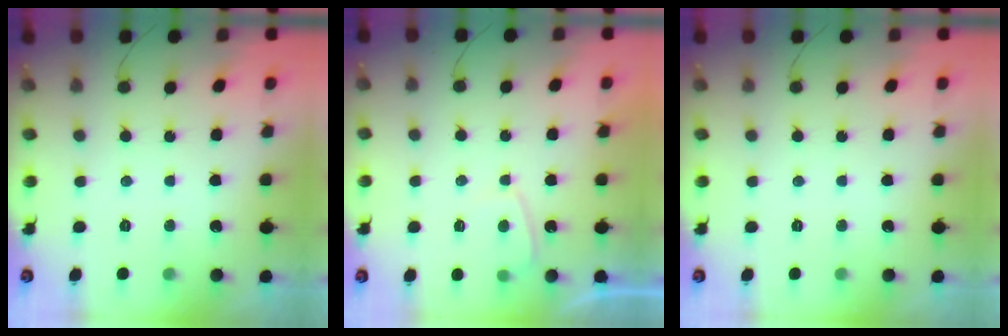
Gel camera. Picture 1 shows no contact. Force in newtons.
{"total": 2.0, "press": 2.0, "slide": 0.6}
{"total": 0.0}